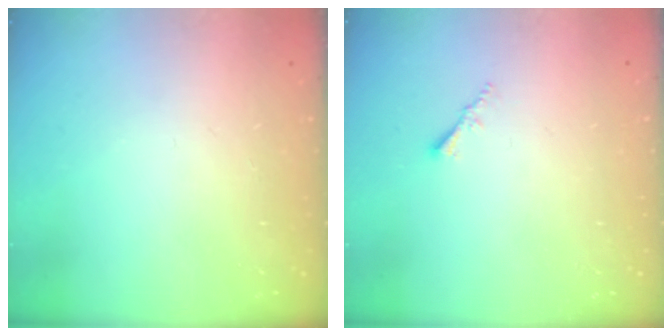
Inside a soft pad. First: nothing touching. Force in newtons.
{"total": 1.5, "press": 1.5, "slide": 0.4}